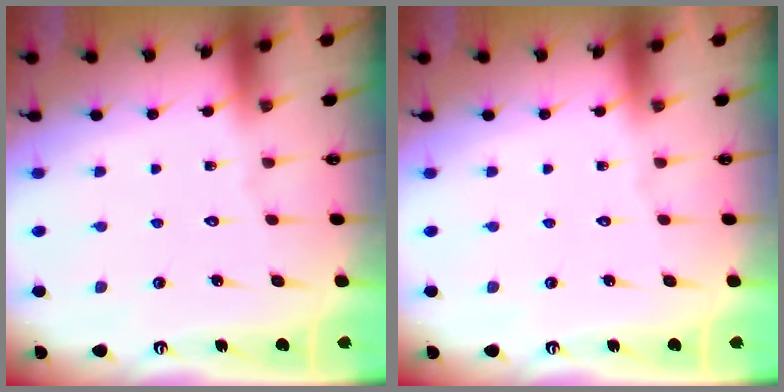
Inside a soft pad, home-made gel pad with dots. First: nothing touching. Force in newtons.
{"total": 0.0}